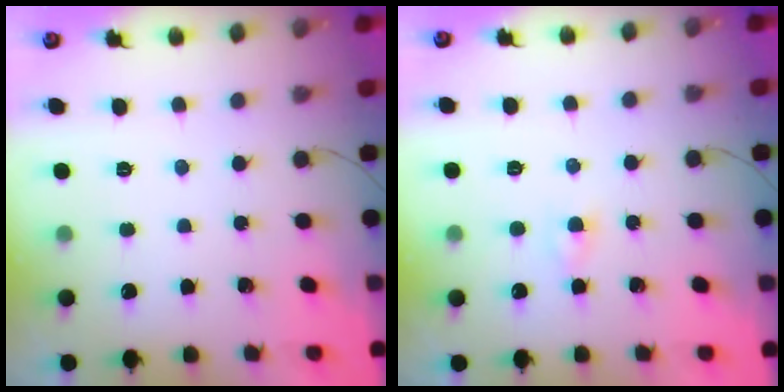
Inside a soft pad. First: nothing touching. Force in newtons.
{"total": 1.5, "press": 1.4, "slide": 0.6}